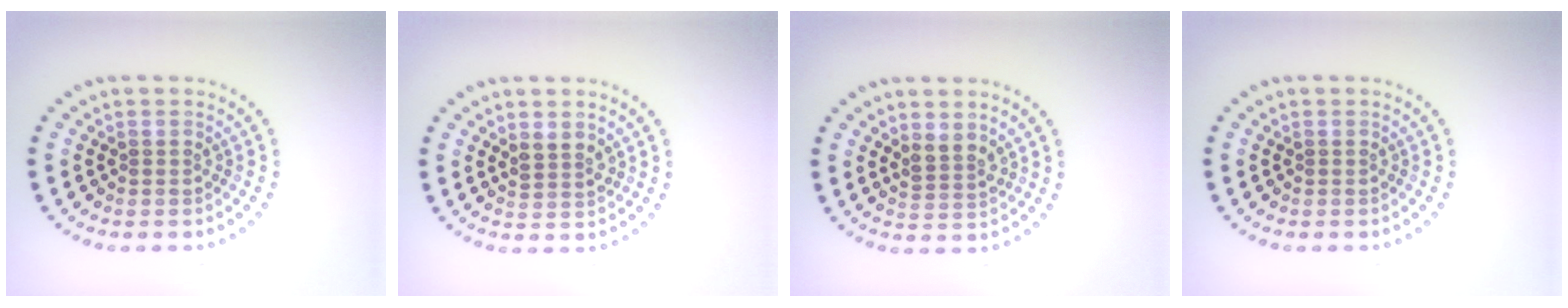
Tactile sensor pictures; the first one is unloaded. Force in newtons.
{"total": 1.6, "press": 1.4, "slide": 0.7}
{"total": 2.0, "press": 1.6, "slide": 1.2}
{"total": 0.0}